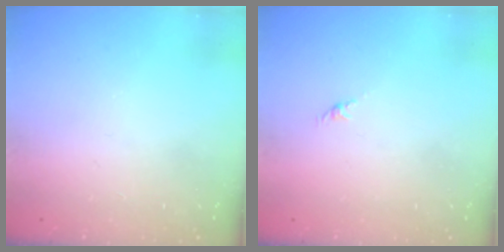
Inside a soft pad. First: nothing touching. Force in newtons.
{"total": 0.0}